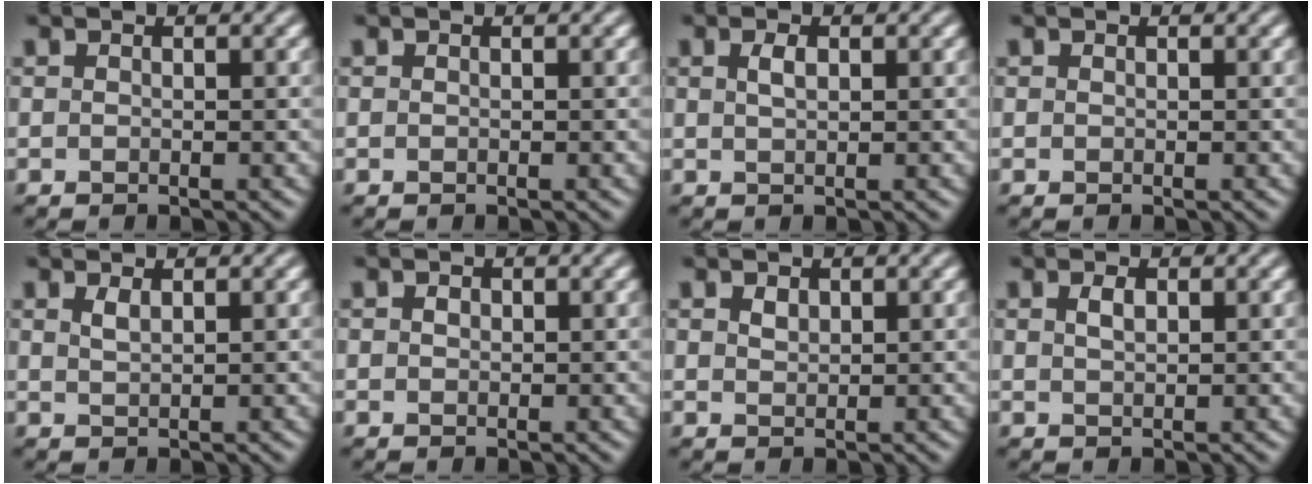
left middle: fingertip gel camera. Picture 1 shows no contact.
{"total": 0.0}
{"total": 1.2, "force": [0.5, 0.5, 1.0], "torque": [-0.021, 0.003, 0.011]}
{"total": 0.0}
{"total": 1.0, "force": [0.7, 0.3, 0.7], "torque": [-0.016, 0.001, 0.014]}
{"total": 0.7, "force": [0.2, 0.5, 0.4], "torque": [-0.006, 0.000, 0.001]}
{"total": 1.0, "force": [0.6, 0.6, 0.5], "torque": [-0.010, 0.001, 0.013]}
{"total": 1.2, "force": [0.6, 0.5, 0.9], "torque": [-0.019, 0.002, 0.012]}